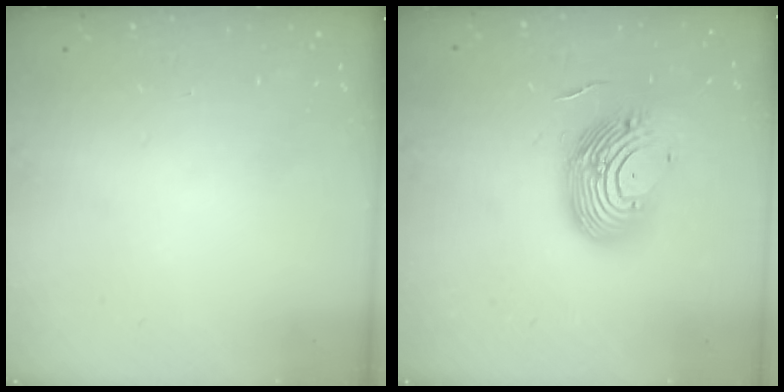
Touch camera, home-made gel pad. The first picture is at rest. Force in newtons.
{"total": 16.3, "press": 15.8, "slide": 4.1}